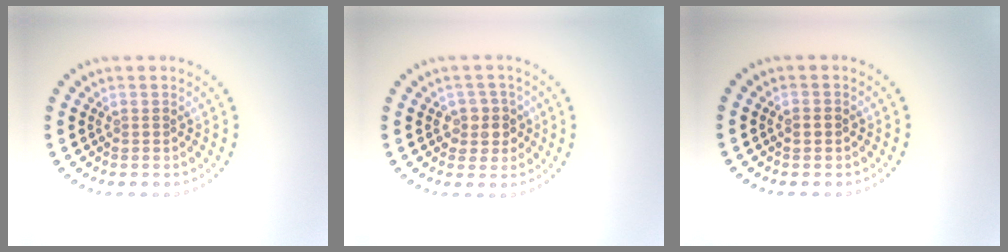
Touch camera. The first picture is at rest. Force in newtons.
{"total": 2.2, "press": 2.1, "slide": 0.7}
{"total": 1.2, "press": 1.2, "slide": 0.2}